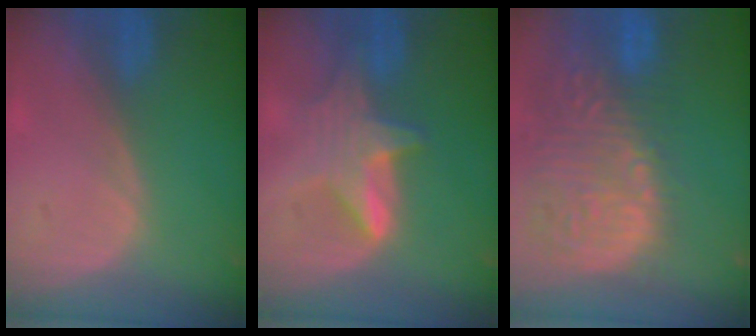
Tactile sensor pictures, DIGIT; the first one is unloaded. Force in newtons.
{"total": 6.0, "press": 6.0, "slide": 0.8}
{"total": 15.3, "press": 12.5, "slide": 8.8}